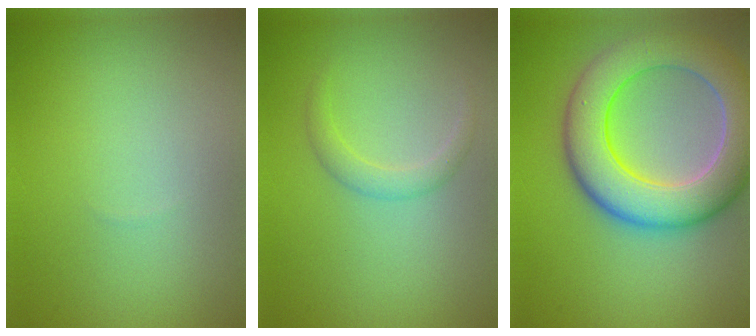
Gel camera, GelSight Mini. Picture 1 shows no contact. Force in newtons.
{"total": 1.5, "press": 1.5, "slide": 0.1}
{"total": 9.5, "press": 9.5, "slide": 0.7}